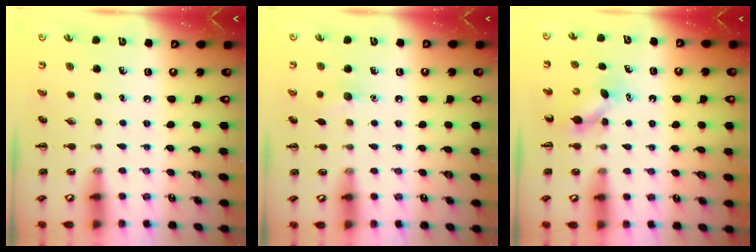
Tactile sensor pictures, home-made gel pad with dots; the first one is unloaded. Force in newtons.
{"total": 6.5, "press": 6.3, "slide": 1.7}
{"total": 4.2, "press": 4.2, "slide": 0.3}